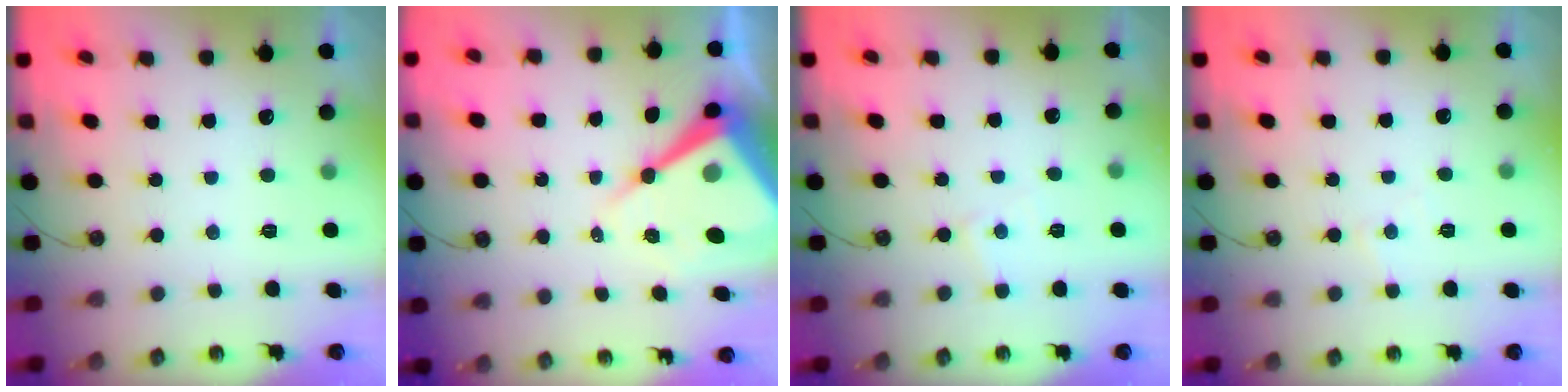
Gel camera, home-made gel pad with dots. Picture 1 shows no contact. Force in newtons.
{"total": 16.6, "press": 16.6, "slide": 1.6}
{"total": 3.6, "press": 3.6, "slide": 0.5}
{"total": 4.1, "press": 4.0, "slide": 0.8}